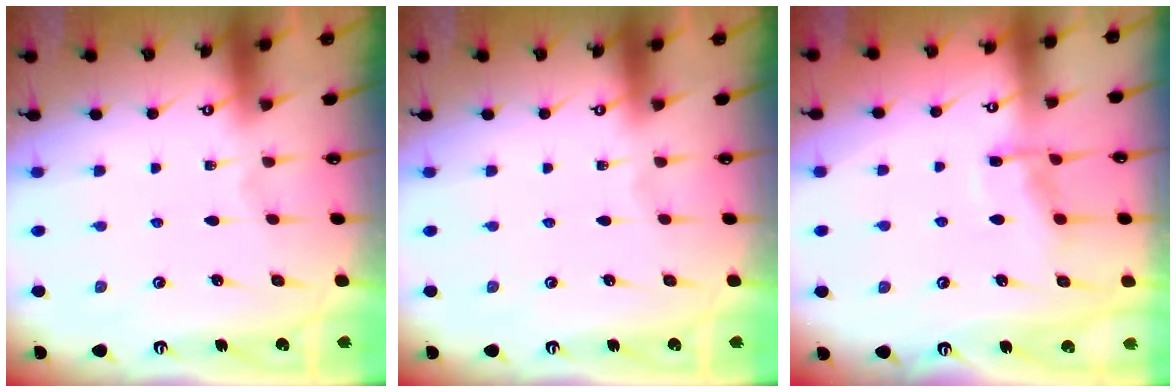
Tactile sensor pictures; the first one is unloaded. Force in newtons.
{"total": 0.0}
{"total": 9.1, "press": 9.0, "slide": 0.9}